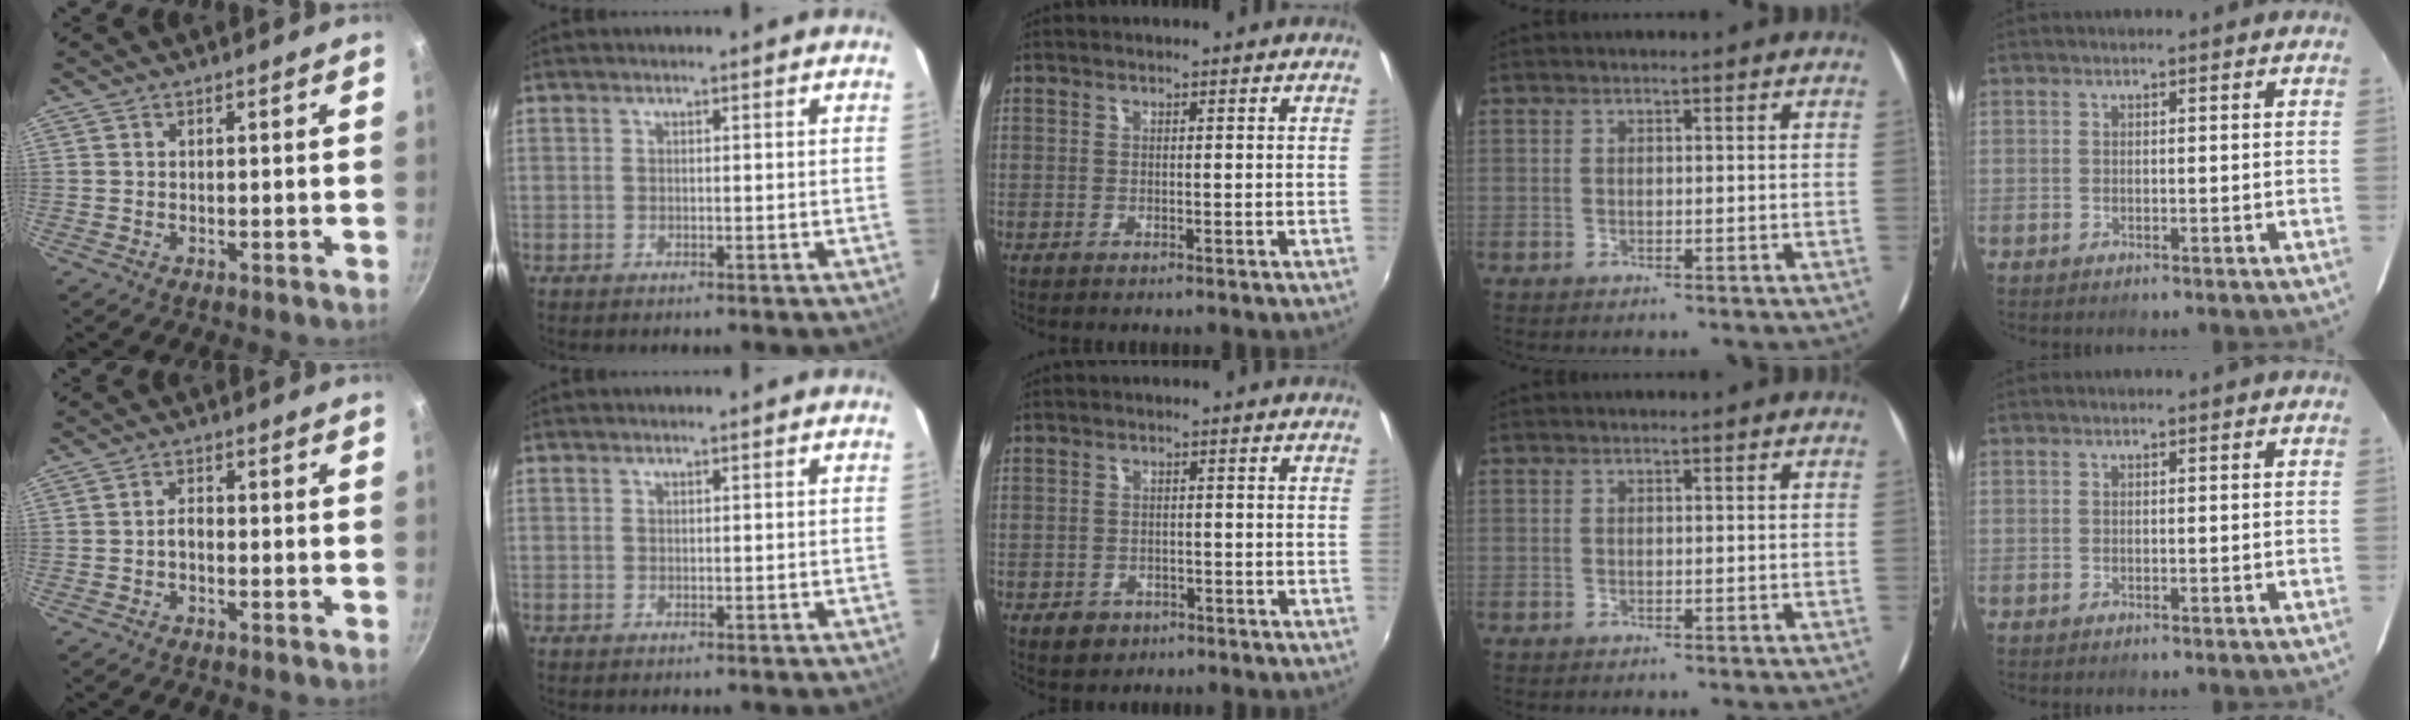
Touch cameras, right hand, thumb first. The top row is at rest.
{"thumb": {"total": 2.0, "force": [-0.8, 1.1, 1.4], "torque": [-0.018, 0.016, -0.017]}, "middle": {"total": 3.7, "force": [-2.1, 2.8, 1.2], "torque": [-0.033, -0.002, -0.028]}}